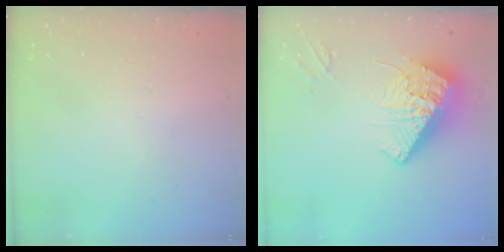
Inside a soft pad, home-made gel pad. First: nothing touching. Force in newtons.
{"total": 12.0, "press": 11.9, "slide": 1.0}